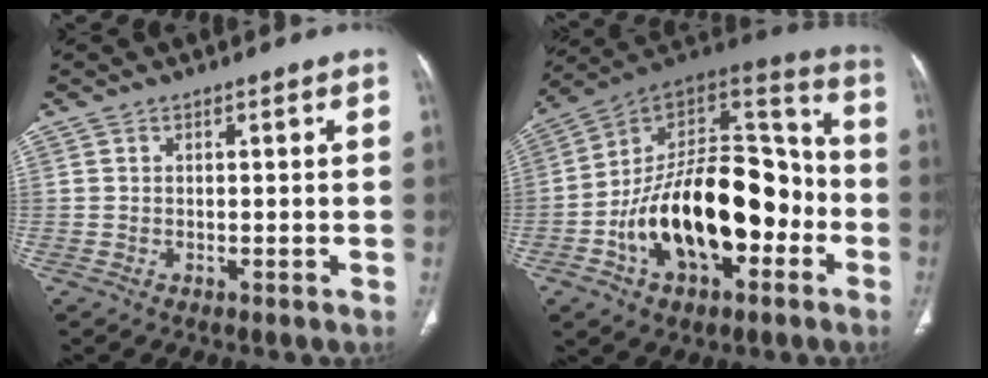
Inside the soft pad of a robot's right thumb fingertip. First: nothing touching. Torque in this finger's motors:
{"motor_torque": [0.89, 2.74, 1.96, -0.81, 0.52]}